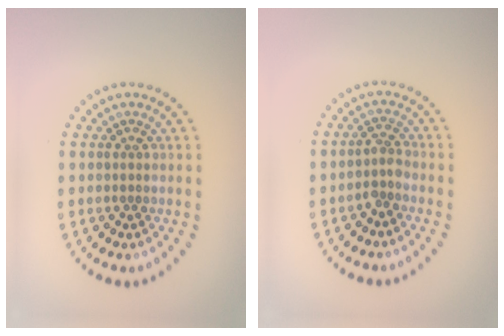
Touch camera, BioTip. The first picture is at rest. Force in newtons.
{"total": 1.6, "press": 1.2, "slide": 1.0}